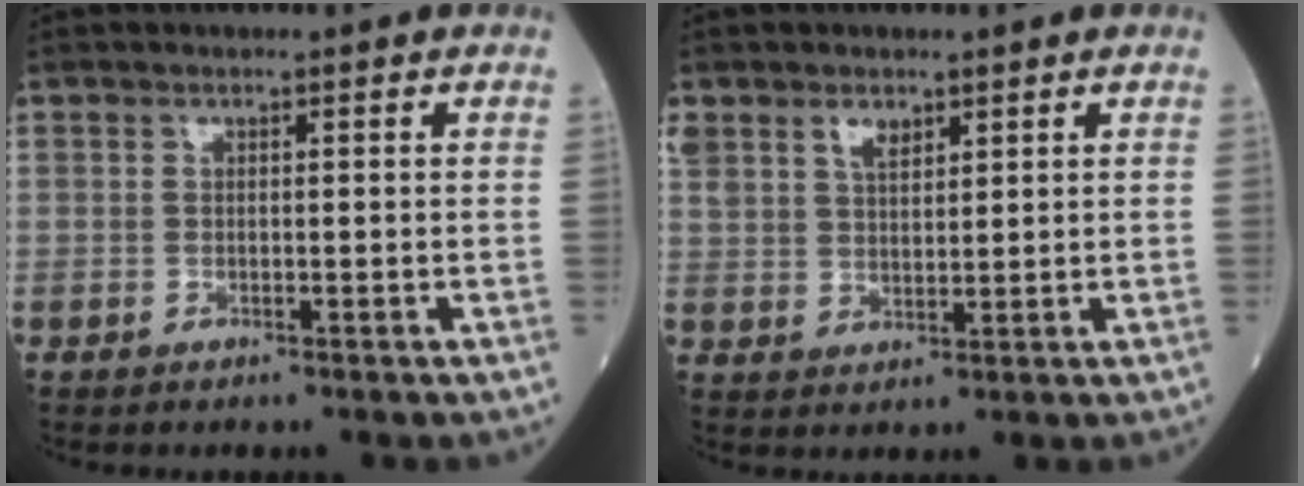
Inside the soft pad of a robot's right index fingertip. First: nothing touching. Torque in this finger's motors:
{"motor_torque": [0.03, 0.15, 0.14, 0.05]}